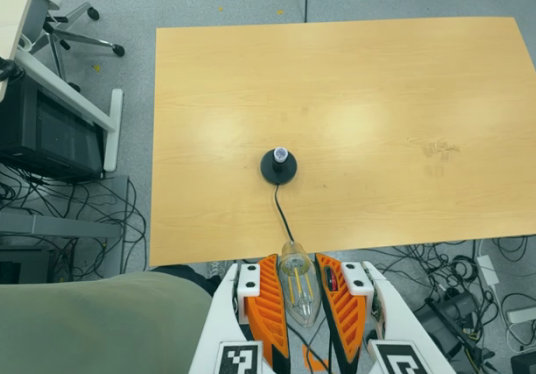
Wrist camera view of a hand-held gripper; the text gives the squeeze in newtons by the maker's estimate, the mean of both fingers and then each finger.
{"total": 19.0, "left": 21.0, "right": 17.1}